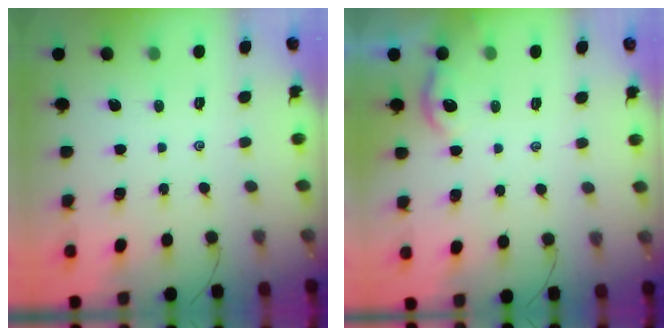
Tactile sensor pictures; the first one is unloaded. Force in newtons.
{"total": 2.0, "press": 1.9, "slide": 0.5}